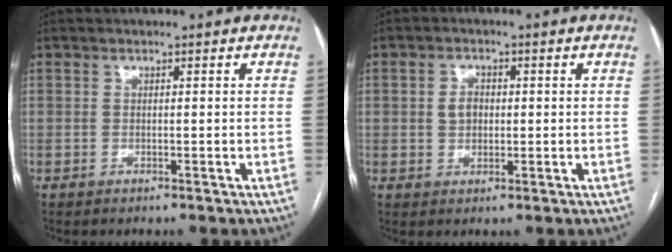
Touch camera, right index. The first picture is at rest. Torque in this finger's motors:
{"motor_torque": [-0.01, 0.01, 0.05, 0.02]}